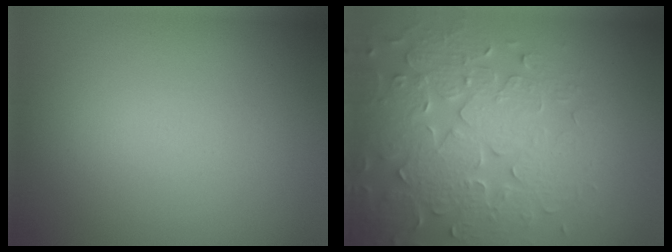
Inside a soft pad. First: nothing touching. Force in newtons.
{"total": 7.1, "press": 5.8, "slide": 4.1}